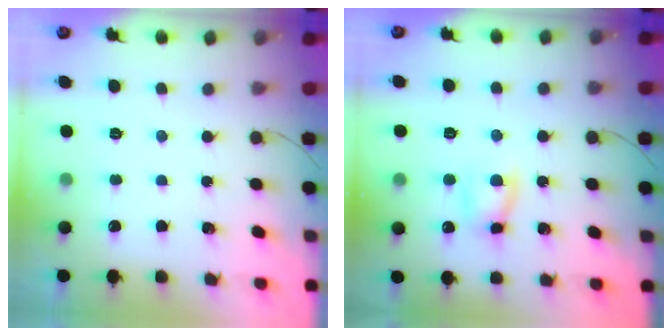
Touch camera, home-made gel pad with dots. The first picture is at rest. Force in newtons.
{"total": 6.3, "press": 6.3, "slide": 0.6}